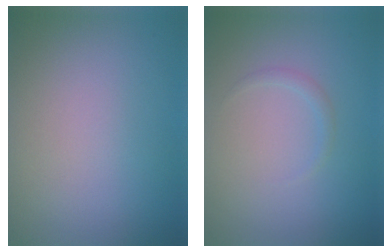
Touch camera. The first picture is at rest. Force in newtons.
{"total": 0.7, "press": 0.7, "slide": 0.0}